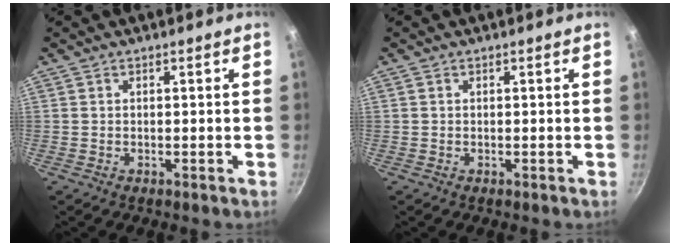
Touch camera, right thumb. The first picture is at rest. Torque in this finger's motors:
{"motor_torque": [-0.25, 0.03, -0.11, 0.20, -0.02]}